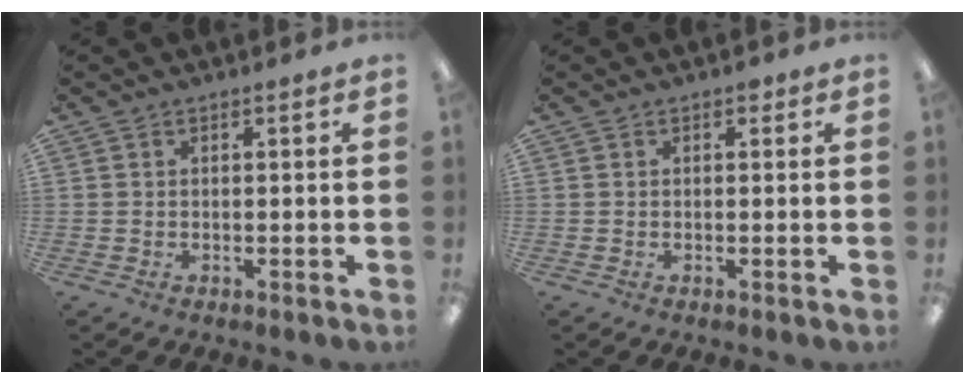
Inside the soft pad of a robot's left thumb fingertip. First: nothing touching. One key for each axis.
{"total": 0.8, "fx": 0.5, "fy": 0.5, "fz": 0.4, "tx": 0.000, "ty": 0.000, "tz": 0.007}